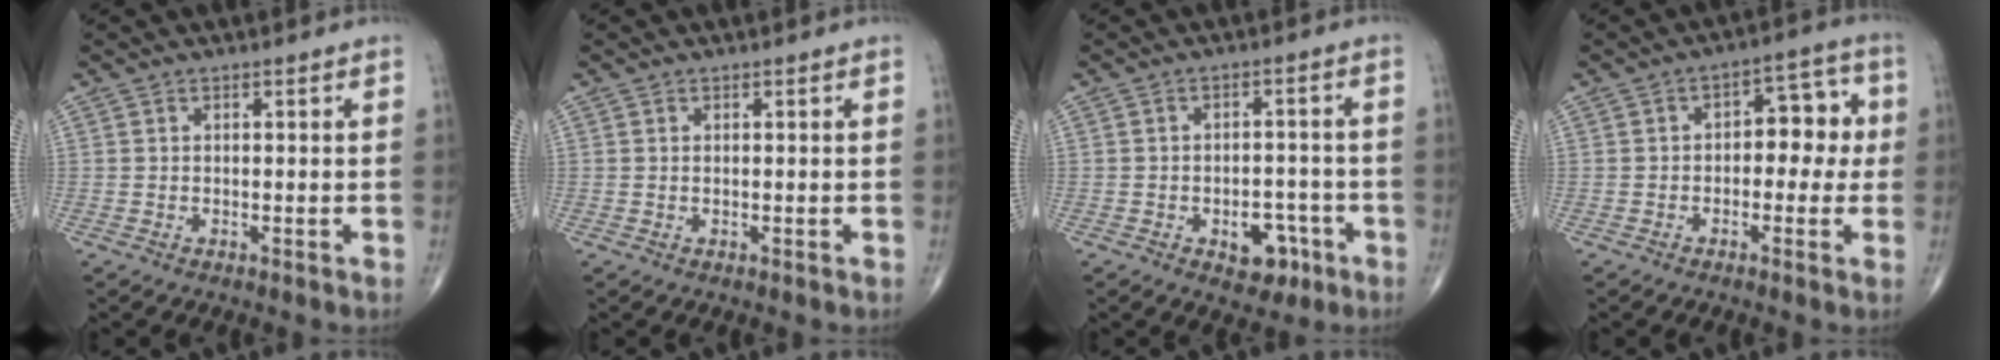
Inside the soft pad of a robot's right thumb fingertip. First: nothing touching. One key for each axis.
{"total": 0.0}
{"total": 6.9, "fx": -3.2, "fy": 4.4, "fz": 4.3, "tx": -0.029, "ty": 0.026, "tz": -0.037}
{"total": 8.4, "fx": 0.0, "fy": 5.1, "fz": 6.7, "tx": -0.044, "ty": 0.031, "tz": -0.009}